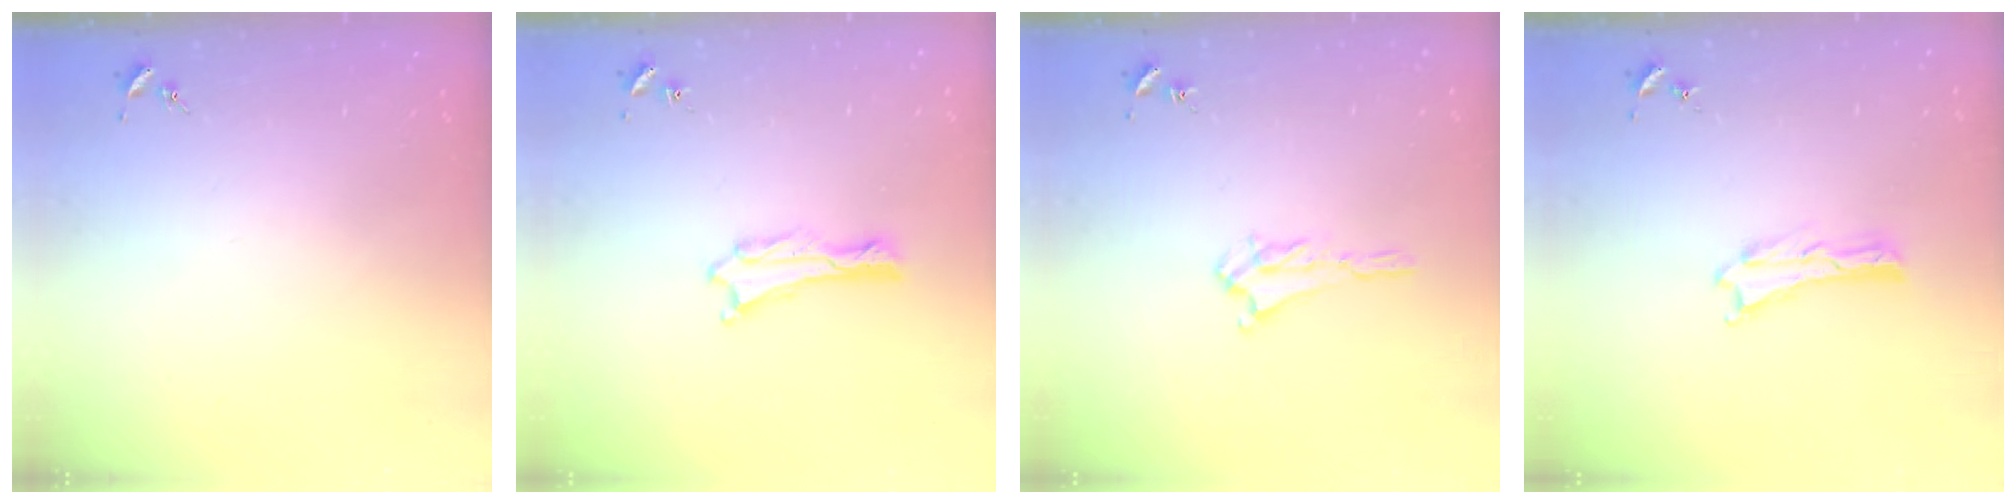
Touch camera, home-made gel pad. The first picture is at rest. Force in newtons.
{"total": 0.6, "press": 0.6, "slide": 0.1}
{"total": 2.0, "press": 2.0, "slide": 0.5}
{"total": 0.0}